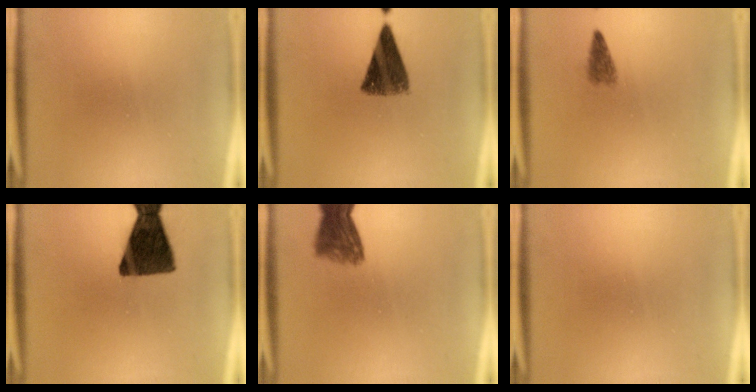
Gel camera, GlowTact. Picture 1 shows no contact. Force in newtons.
{"total": 8.8}
{"total": 2.2}
{"total": 13.3}
{"total": 5.8}
{"total": 0.0}